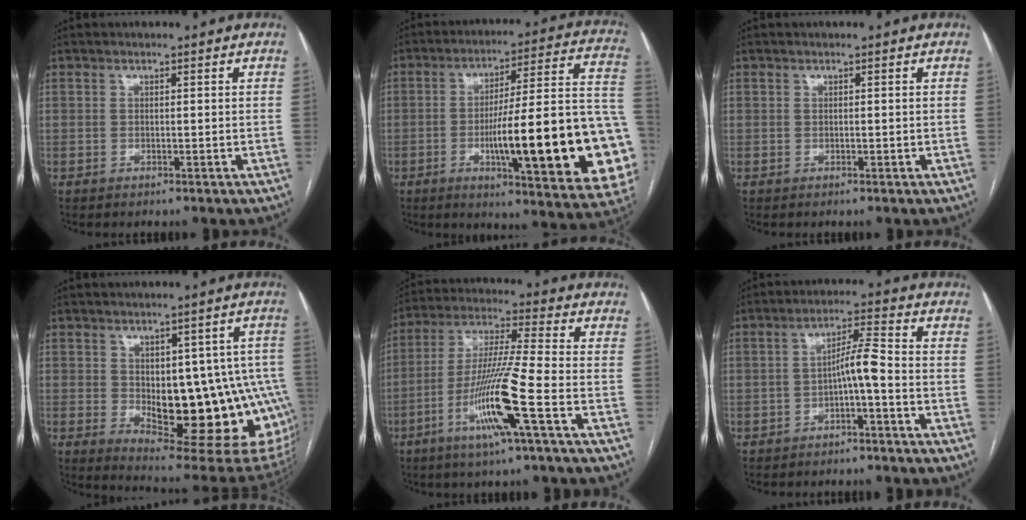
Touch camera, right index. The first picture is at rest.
{"total": 27.6, "force": [-6.0, 3.2, 26.8], "torque": [-0.282, 0.007, -0.082]}
{"total": 0.0}
{"total": 20.4, "force": [-2.3, 8.3, 18.5], "torque": [-0.165, 0.012, -0.001]}
{"total": 13.2, "force": [-5.5, -1.1, 12.0], "torque": [-0.237, -0.012, -0.109]}
{"total": 4.8, "force": [-1.7, 0.2, 4.5], "torque": [-0.076, 0.018, -0.027]}